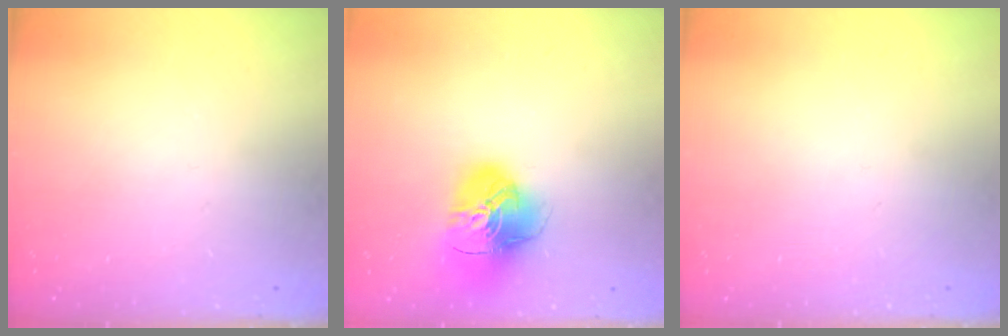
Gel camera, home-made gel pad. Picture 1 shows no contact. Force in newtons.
{"total": 16.2, "press": 16.1, "slide": 1.7}
{"total": 0.0}